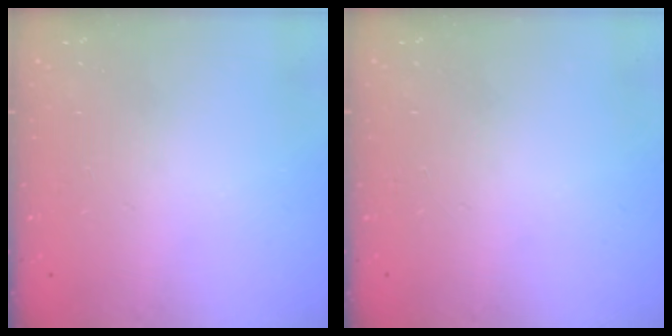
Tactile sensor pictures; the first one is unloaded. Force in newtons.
{"total": 0.0}